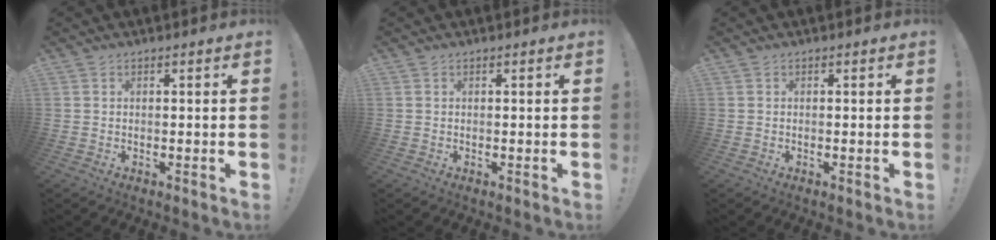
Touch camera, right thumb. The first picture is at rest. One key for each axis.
{"total": 0.0}
{"total": 0.0}